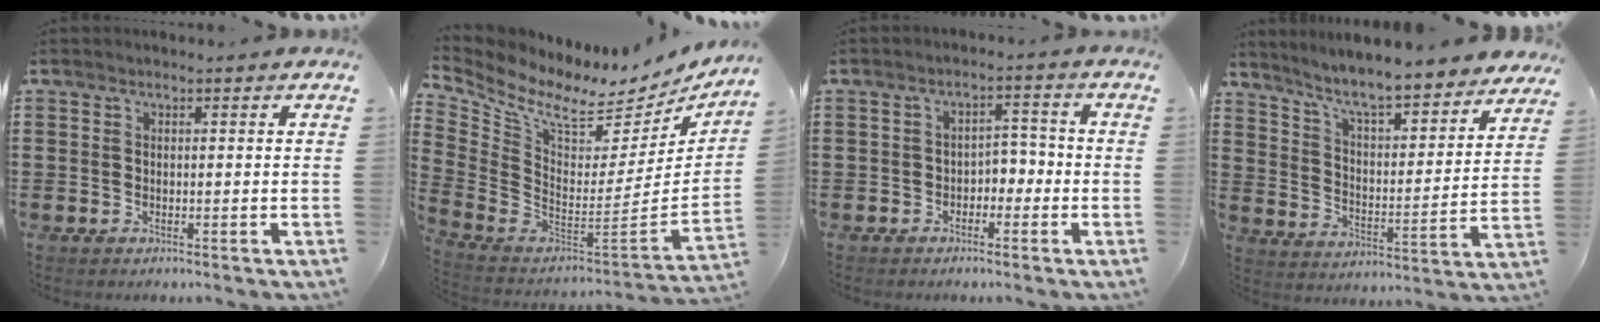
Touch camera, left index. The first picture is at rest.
{"total": 7.0, "force": [5.4, 2.5, 3.7], "torque": [-0.099, -0.060, 0.087]}
{"total": 2.8, "force": [-1.7, 1.7, 1.3], "torque": [-0.030, 0.008, -0.040]}
{"total": 7.1, "force": [6.4, 0.0, 3.0], "torque": [-0.085, -0.053, 0.105]}